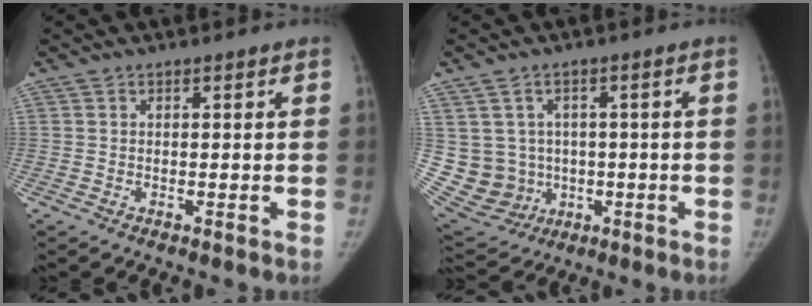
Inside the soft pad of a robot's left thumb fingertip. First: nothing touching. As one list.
[{"total": 11.6, "force": [0.1, 11.1, 3.6], "torque": [-0.065, 0.014, 0.030]}]